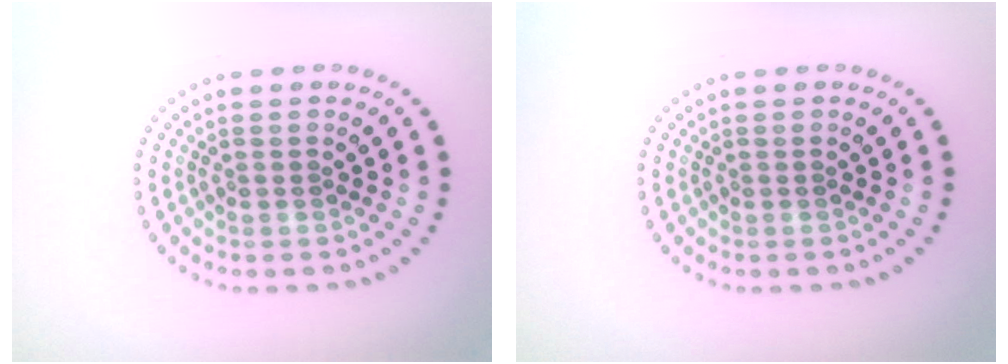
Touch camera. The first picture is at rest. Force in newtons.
{"total": 0.0}